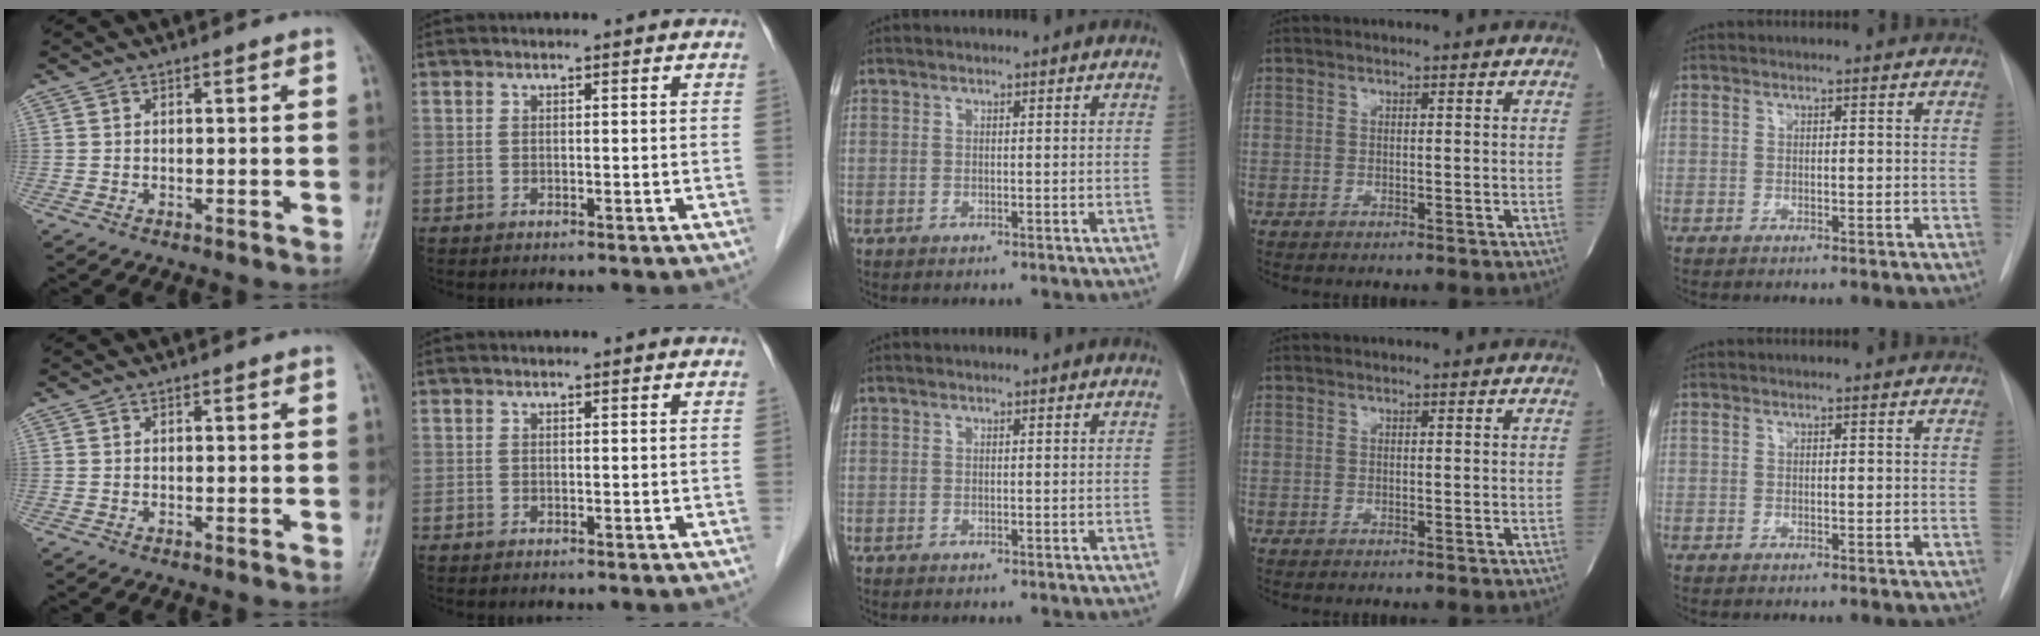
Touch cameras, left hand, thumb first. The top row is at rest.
{}